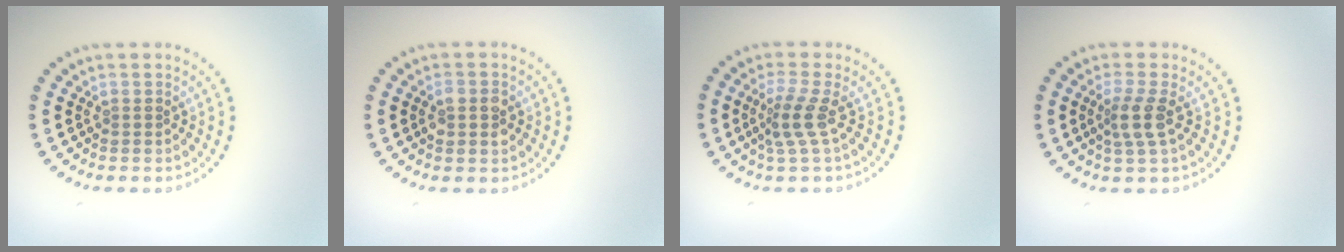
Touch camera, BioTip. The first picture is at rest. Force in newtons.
{"total": 2.4, "press": 2.4, "slide": 0.2}
{"total": 2.5, "press": 1.9, "slide": 1.7}
{"total": 2.5, "press": 2.0, "slide": 1.5}